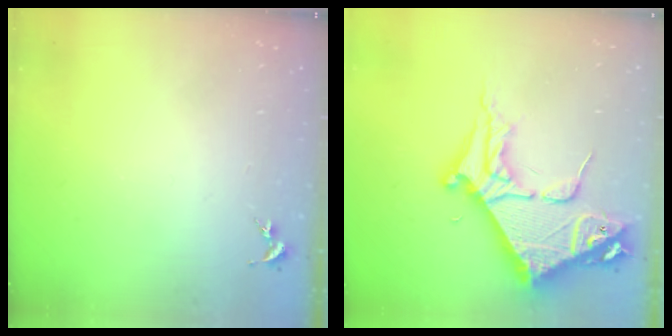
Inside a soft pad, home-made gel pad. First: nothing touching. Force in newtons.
{"total": 10.1, "press": 10.0, "slide": 1.1}